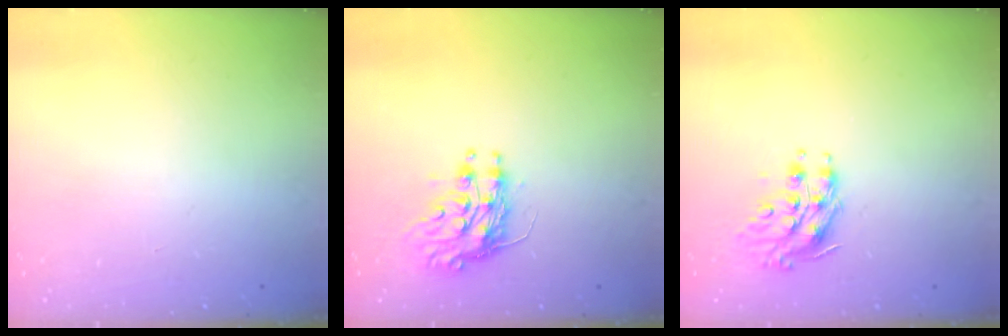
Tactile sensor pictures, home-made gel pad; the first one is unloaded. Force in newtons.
{"total": 9.1, "press": 9.0, "slide": 1.0}
{"total": 9.0, "press": 9.0, "slide": 0.1}